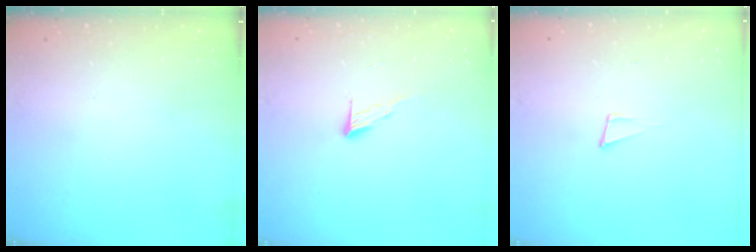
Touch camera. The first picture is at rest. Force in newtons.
{"total": 5.9, "press": 5.9, "slide": 0.6}
{"total": 4.8, "press": 3.6, "slide": 3.2}